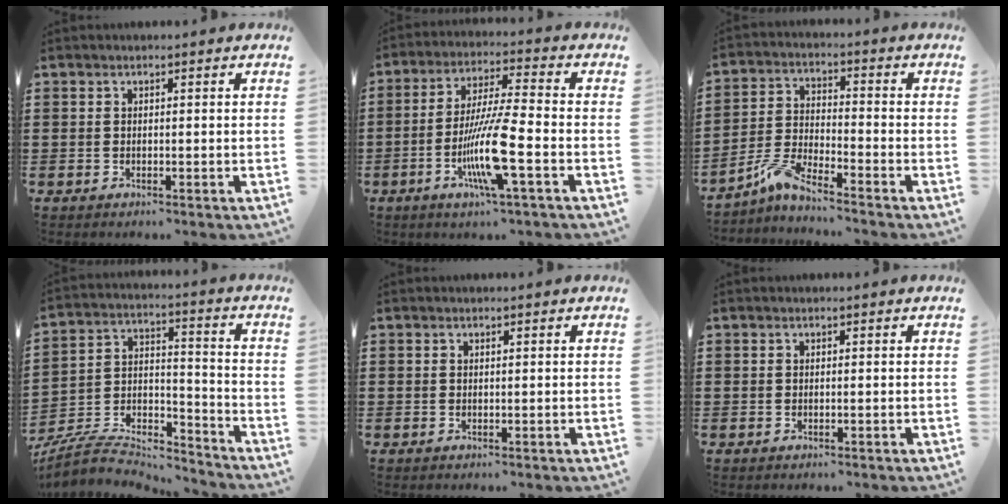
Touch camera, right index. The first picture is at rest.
{"total": 11.5, "force": [-4.0, 1.2, 10.7], "torque": [-0.215, -0.012, -0.079]}
{"total": 5.4, "force": [-4.7, 0.3, 2.6], "torque": [-0.081, -0.013, -0.099]}
{"total": 7.5, "force": [-7.1, 1.6, 2.0], "torque": [-0.047, 0.002, -0.143]}
{"total": 0.0}
{"total": 0.0}